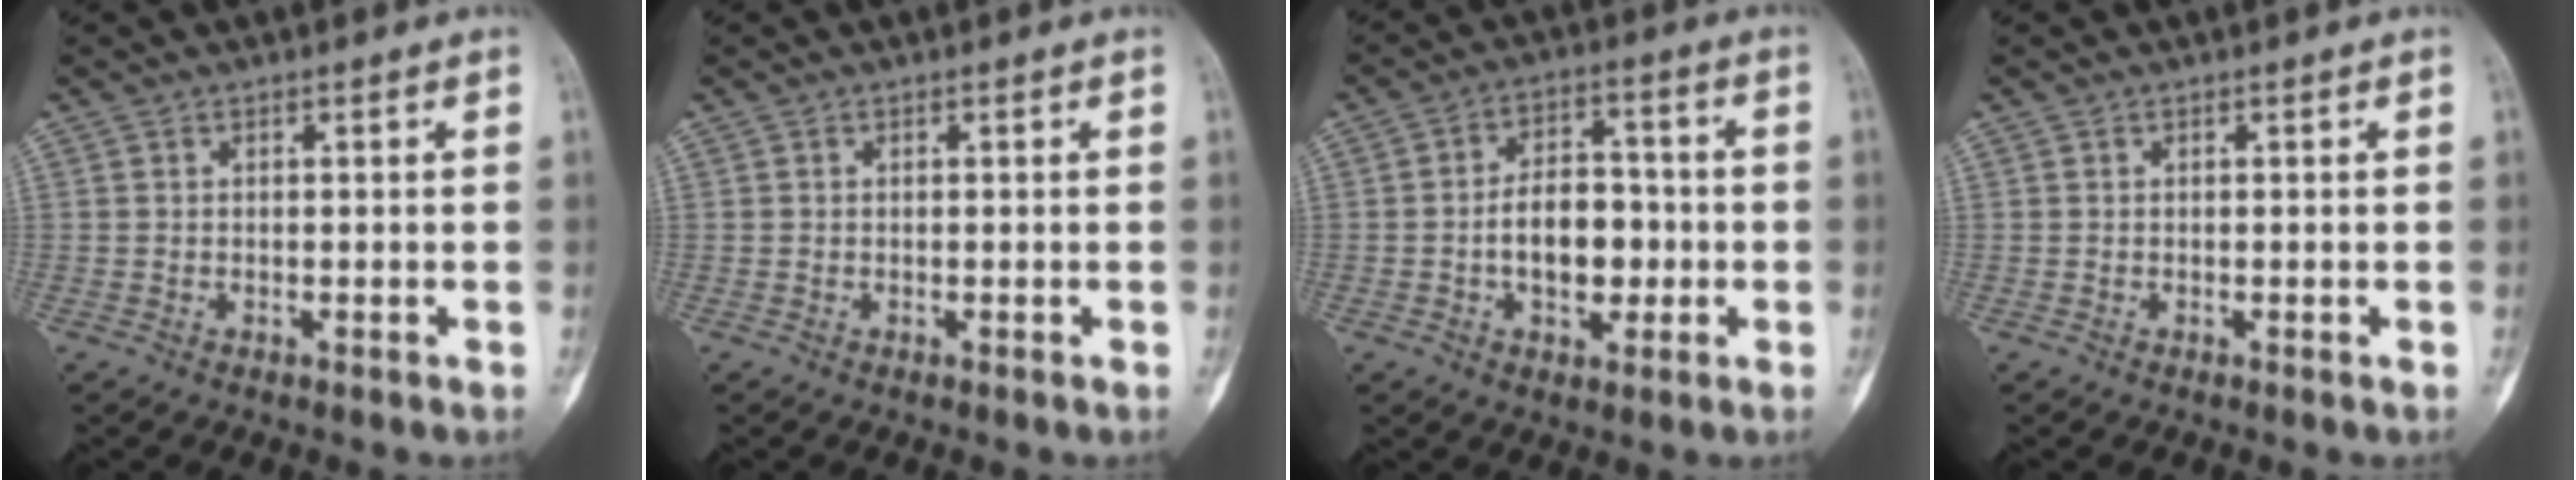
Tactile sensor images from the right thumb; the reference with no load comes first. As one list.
[{"total": 0.0}, {"total": 9.8, "force": [-1.6, 6.2, 7.4], "torque": [-0.085, 0.019, -0.031]}, {"total": 0.0}]